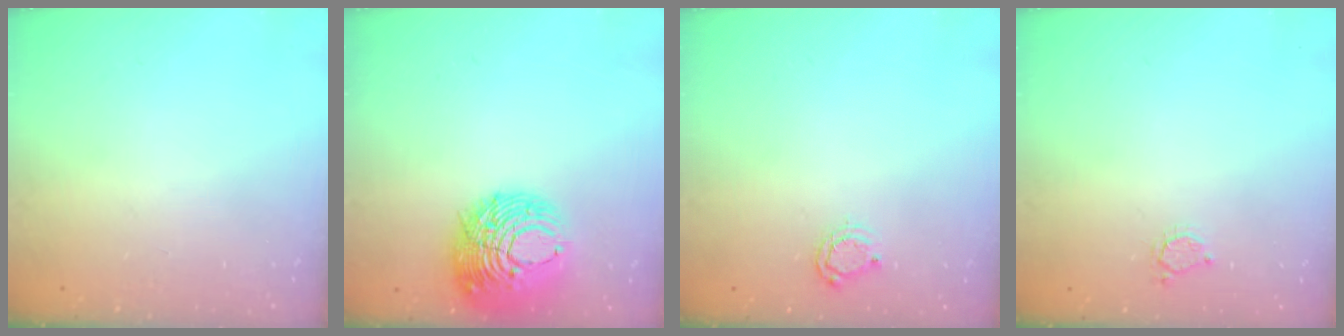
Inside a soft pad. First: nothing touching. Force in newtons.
{"total": 14.8, "press": 14.7, "slide": 1.6}
{"total": 5.7, "press": 5.7, "slide": 0.3}
{"total": 3.3, "press": 3.2, "slide": 0.3}